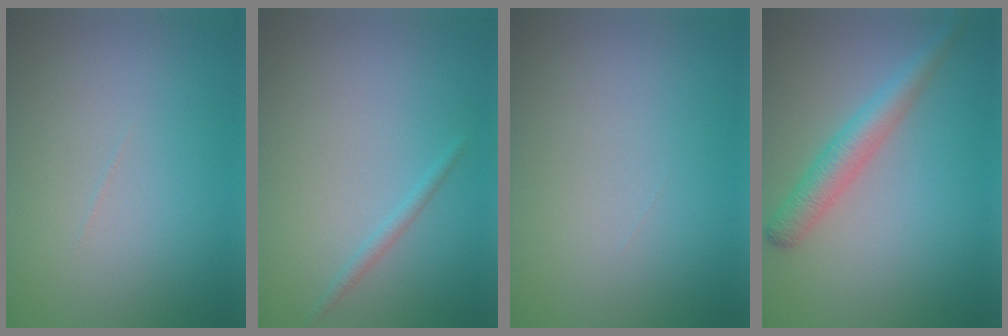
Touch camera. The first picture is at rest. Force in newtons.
{"total": 1.0, "press": 1.0, "slide": 0.0}
{"total": 0.0}
{"total": 3.5, "press": 3.5, "slide": 0.1}